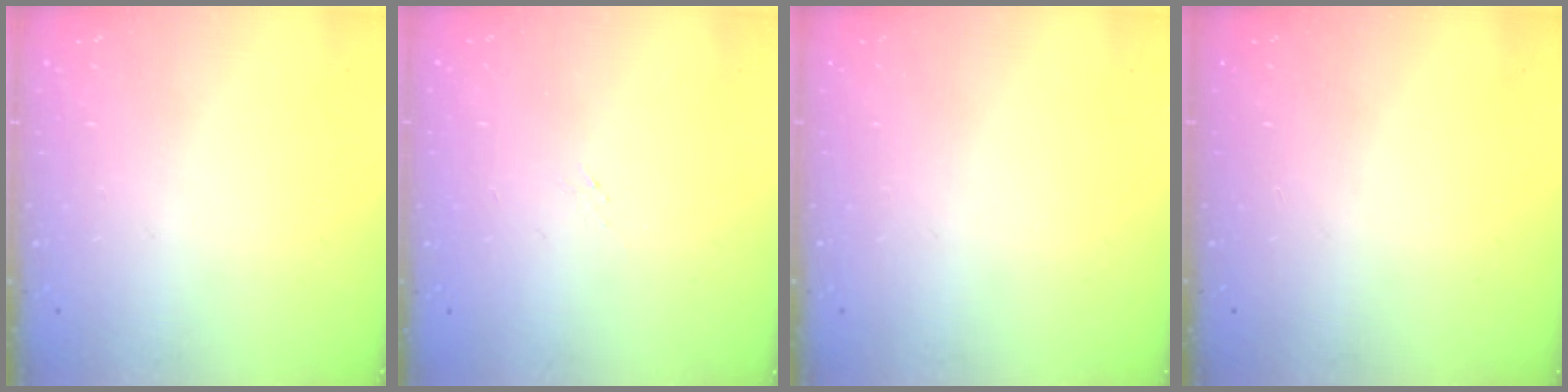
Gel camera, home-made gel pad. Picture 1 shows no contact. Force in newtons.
{"total": 0.9, "press": 0.8, "slide": 0.4}
{"total": 0.0}
{"total": 0.0}